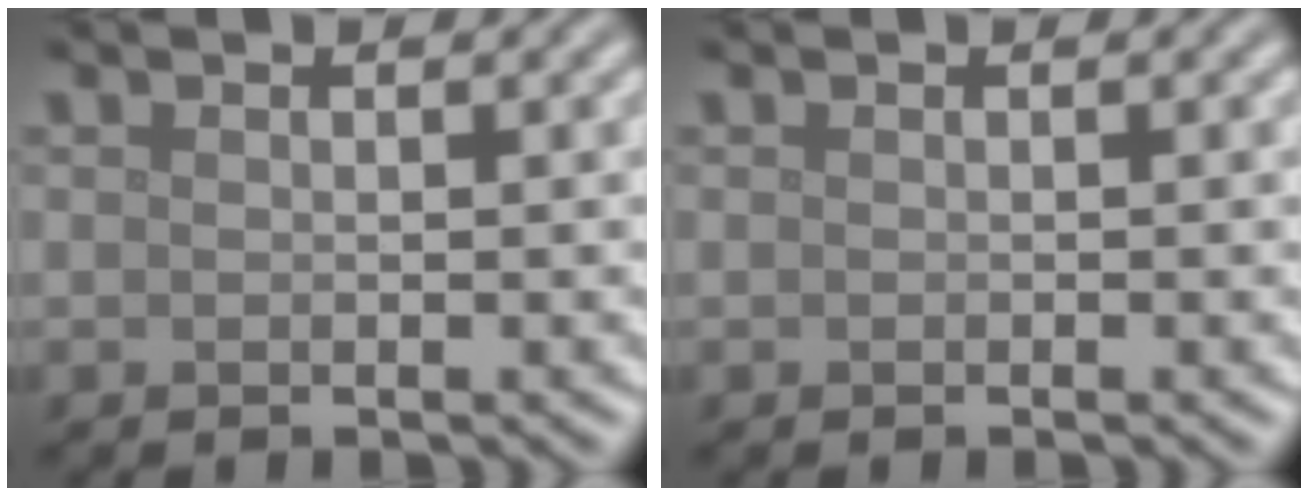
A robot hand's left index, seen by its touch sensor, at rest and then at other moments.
{"total": 0.0}